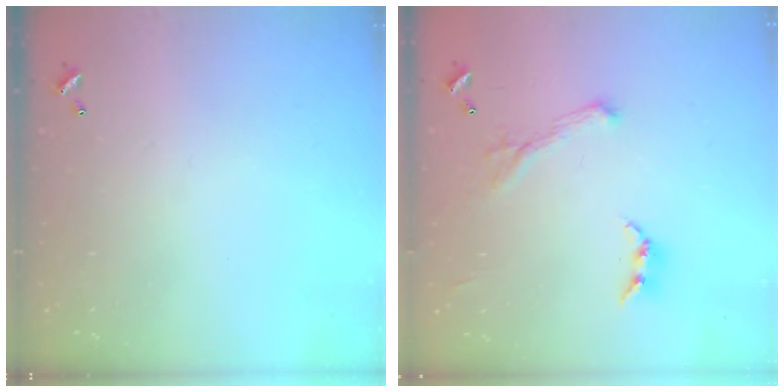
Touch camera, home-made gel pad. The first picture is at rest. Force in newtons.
{"total": 1.1, "press": 0.6, "slide": 0.9}